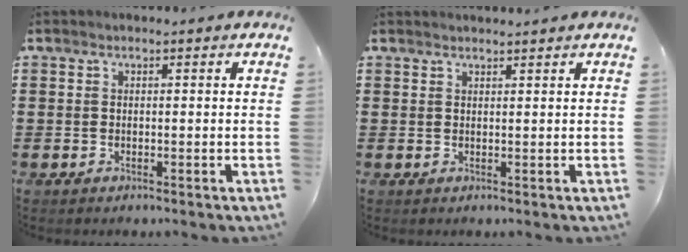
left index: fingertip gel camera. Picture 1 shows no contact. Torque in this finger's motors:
{"motor_torque": [-2.14, 0.00, -0.44, -0.01]}